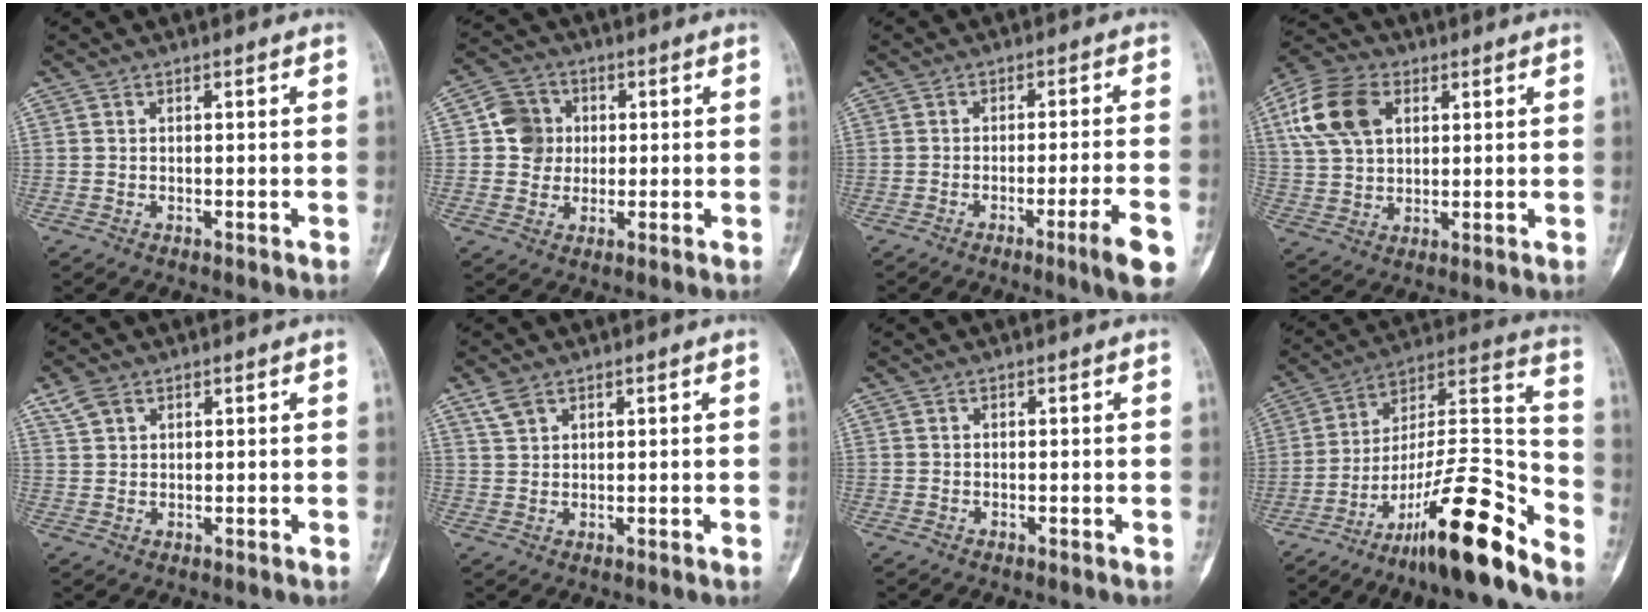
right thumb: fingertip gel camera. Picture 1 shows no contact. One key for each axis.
{"total": 6.9, "fx": 0.6, "fy": 6.5, "fz": 2.2, "tx": -0.008, "ty": 0.007, "tz": 0.002}
{"total": 7.8, "fx": -3.8, "fy": 0.0, "fz": 6.9, "tx": -0.100, "ty": 0.006, "tz": -0.054}
{"total": 13.4, "fx": 4.5, "fy": 8.8, "fz": 9.0, "tx": -0.169, "ty": 0.005, "tz": 0.085}
{"total": 3.4, "fx": 2.2, "fy": 2.0, "fz": 1.6, "tx": -0.032, "ty": 0.002, "tz": 0.050}
{"total": 3.2, "fx": 2.2, "fy": 1.7, "fz": 1.6, "tx": -0.031, "ty": -0.001, "tz": 0.051}
{"total": 0.0}
{"total": 21.1, "fx": -14.5, "fy": 3.6, "fz": 14.9, "tx": -0.251, "ty": 0.104, "tz": -0.242}